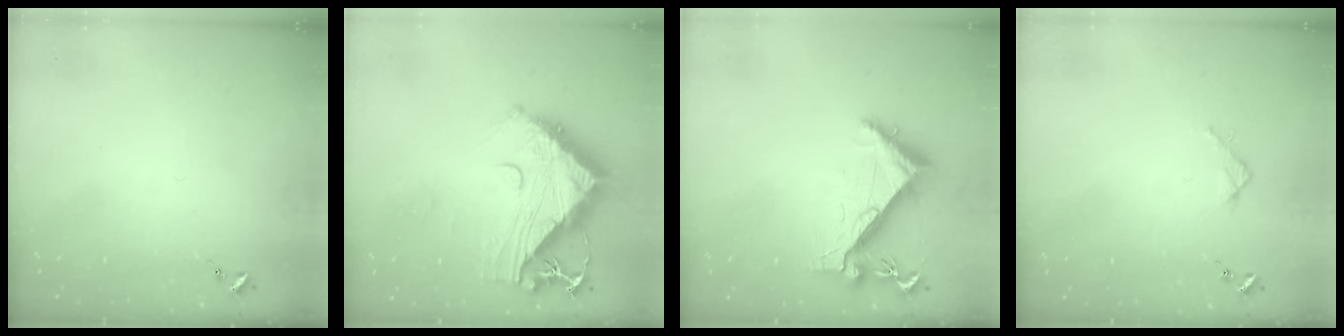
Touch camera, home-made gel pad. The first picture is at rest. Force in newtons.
{"total": 14.5, "press": 14.4, "slide": 1.6}
{"total": 6.4, "press": 6.4, "slide": 0.5}
{"total": 2.7, "press": 2.7, "slide": 0.3}